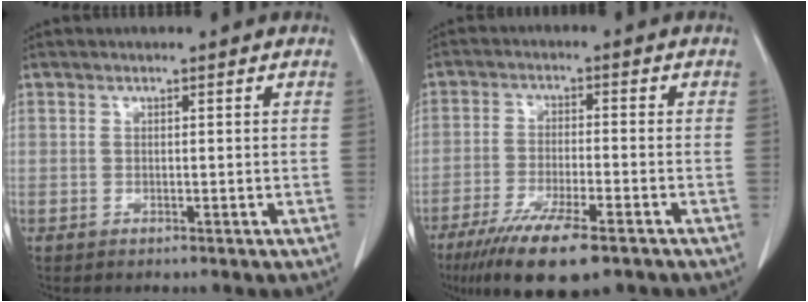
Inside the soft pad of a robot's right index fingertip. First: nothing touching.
{"total": 11.8, "force": [-7.9, 2.2, 8.5], "torque": [-0.143, -0.026, -0.126]}